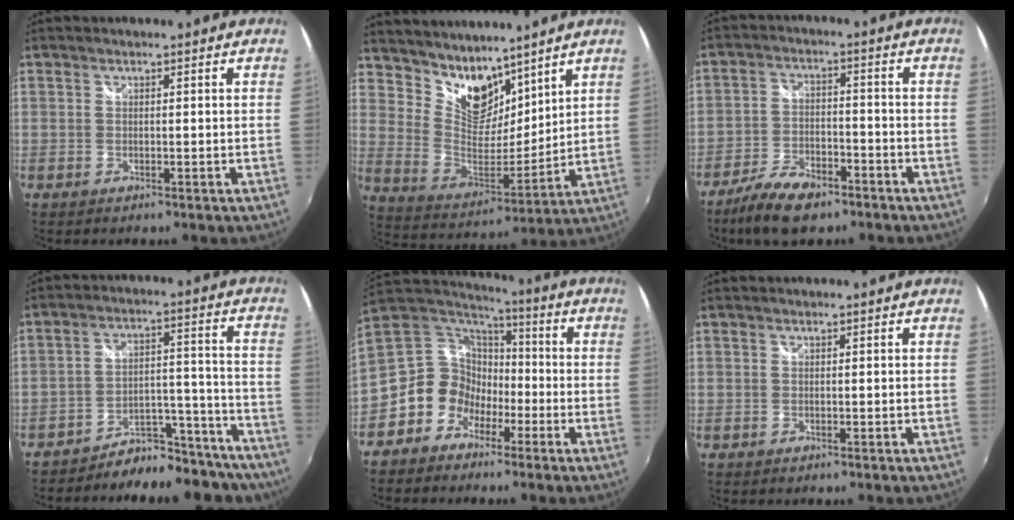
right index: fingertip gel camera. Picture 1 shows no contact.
{"total": 12.5, "force": [9.9, 6.4, 4.5], "torque": [-0.087, -0.003, 0.193]}
{"total": 10.6, "force": [-7.8, 4.2, 5.8], "torque": [-0.140, -0.011, -0.139]}
{"total": 16.2, "force": [-14.6, 5.8, 3.6], "torque": [-0.038, 0.054, -0.188]}
{"total": 12.1, "force": [-4.9, 10.5, 3.5], "torque": [-0.087, 0.031, -0.104]}
{"total": 0.0}